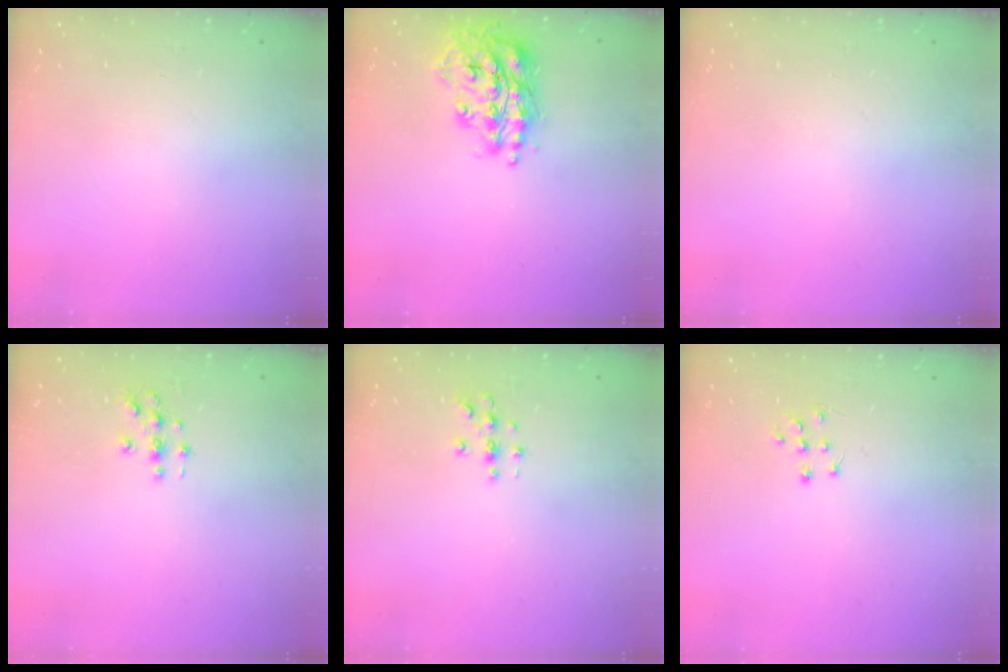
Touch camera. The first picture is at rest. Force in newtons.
{"total": 17.5, "press": 17.5, "slide": 1.2}
{"total": 0.0}
{"total": 3.0, "press": 3.0, "slide": 0.3}
{"total": 3.0, "press": 3.0, "slide": 0.3}
{"total": 6.1, "press": 6.1, "slide": 0.4}